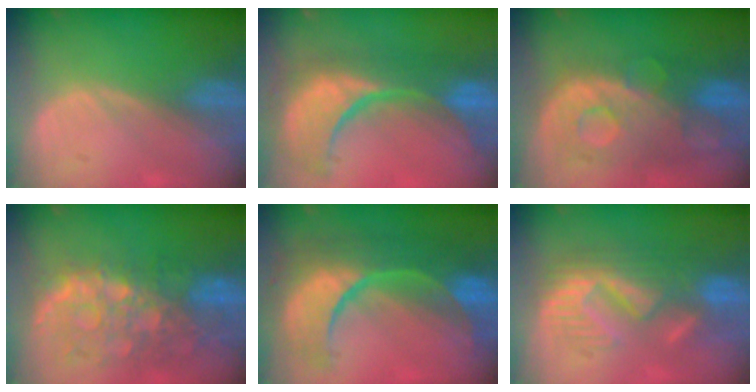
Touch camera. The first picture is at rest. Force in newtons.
{"total": 12.6, "press": 11.2, "slide": 5.7}
{"total": 10.8, "press": 9.5, "slide": 5.1}
{"total": 11.0, "press": 9.5, "slide": 5.6}
{"total": 12.5, "press": 12.4, "slide": 1.4}
{"total": 8.7, "press": 8.6, "slide": 1.4}